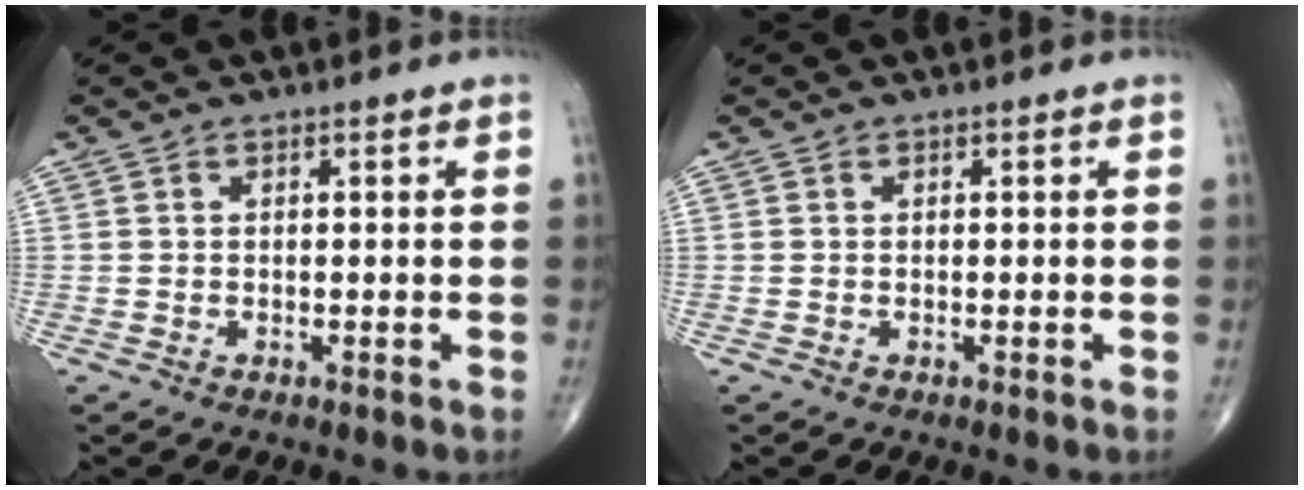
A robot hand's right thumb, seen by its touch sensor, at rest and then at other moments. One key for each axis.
{"total": 0.0}